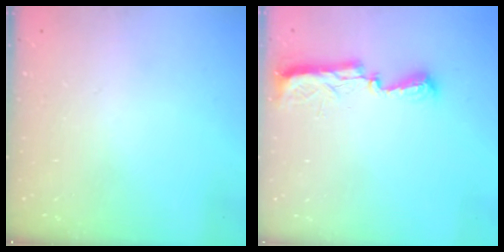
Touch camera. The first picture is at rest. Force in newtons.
{"total": 7.7, "press": 7.6, "slide": 0.7}